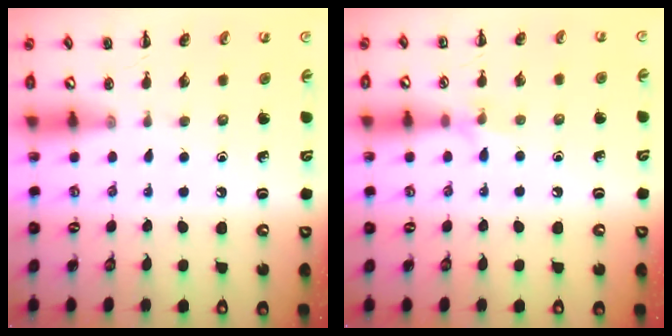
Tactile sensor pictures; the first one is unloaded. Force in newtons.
{"total": 5.2, "press": 5.0, "slide": 1.4}